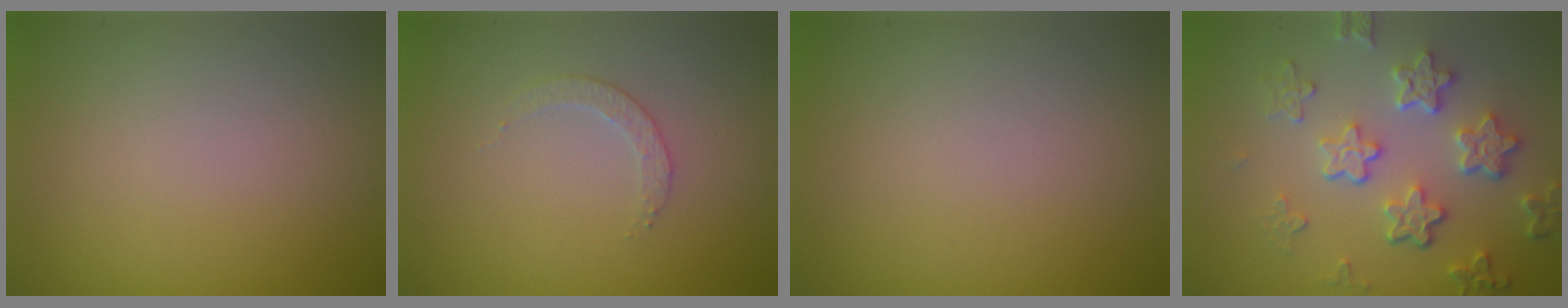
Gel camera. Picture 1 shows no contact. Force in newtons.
{"total": 1.6, "press": 1.5, "slide": 0.3}
{"total": 0.0}
{"total": 5.4, "press": 4.2, "slide": 3.4}